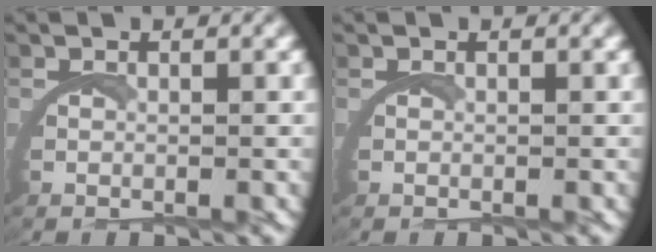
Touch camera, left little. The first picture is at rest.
{"total": 0.0}